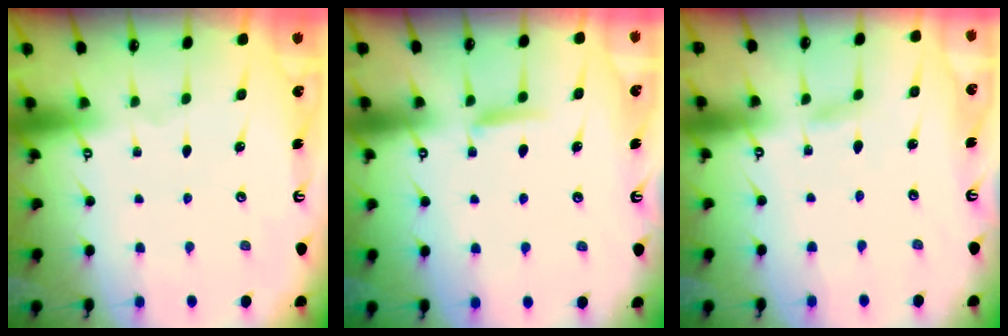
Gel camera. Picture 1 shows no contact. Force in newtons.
{"total": 5.8, "press": 5.8, "slide": 0.6}
{"total": 2.8, "press": 2.8, "slide": 0.4}